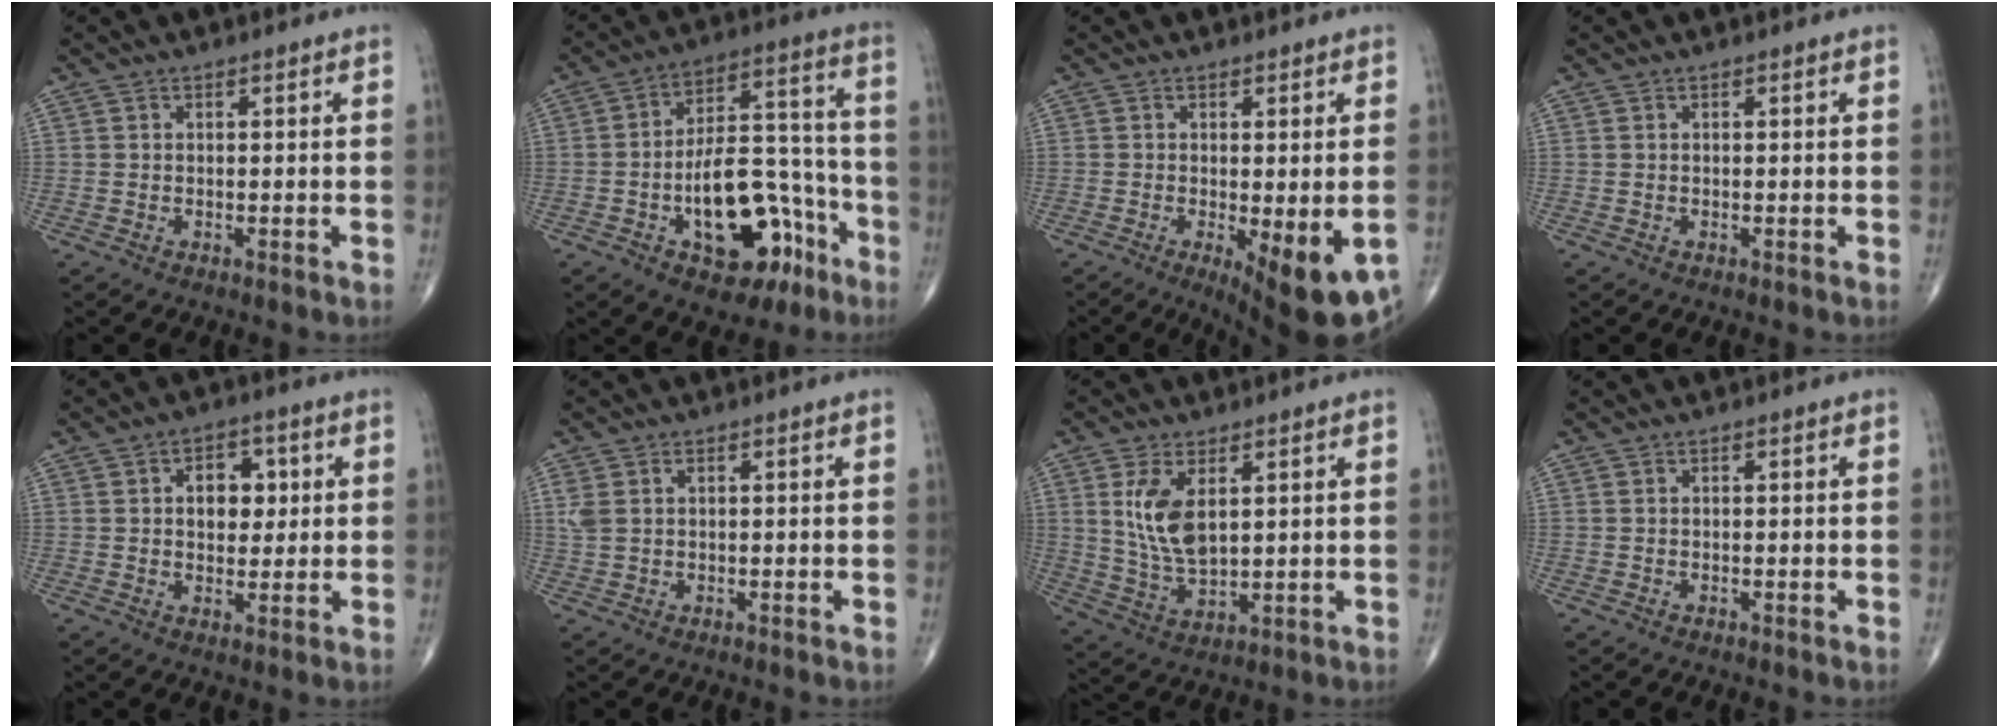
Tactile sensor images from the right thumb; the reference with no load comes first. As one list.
[{"total": 19.2, "force": [-8.1, 9.9, 14.2], "torque": [-0.181, 0.070, -0.112]}, {"total": 12.9, "force": [-4.8, 4.1, 11.3], "torque": [-0.130, -0.015, -0.057]}, {"total": 0.0}, {"total": 7.0, "force": [1.4, 4.8, 4.9], "torque": [-0.036, -0.001, 0.019]}, {"total": 3.0, "force": [1.0, 1.8, 2.2], "torque": [-0.060, 0.011, 0.026]}, {"total": 9.5, "force": [2.9, 4.7, 7.7], "torque": [-0.145, -0.018, 0.067]}, {"total": 0.0}]